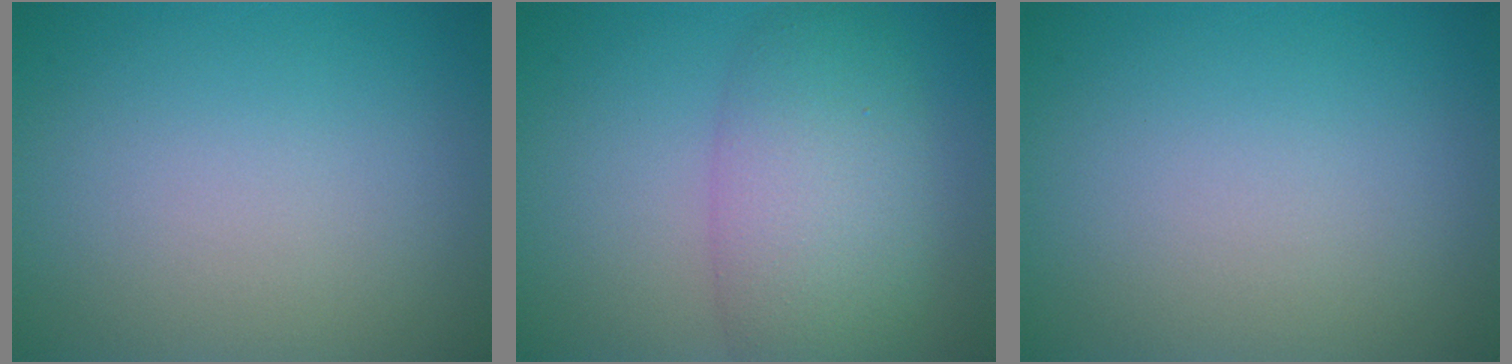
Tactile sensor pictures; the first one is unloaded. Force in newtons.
{"total": 6.6, "press": 6.6, "slide": 0.2}
{"total": 0.0}